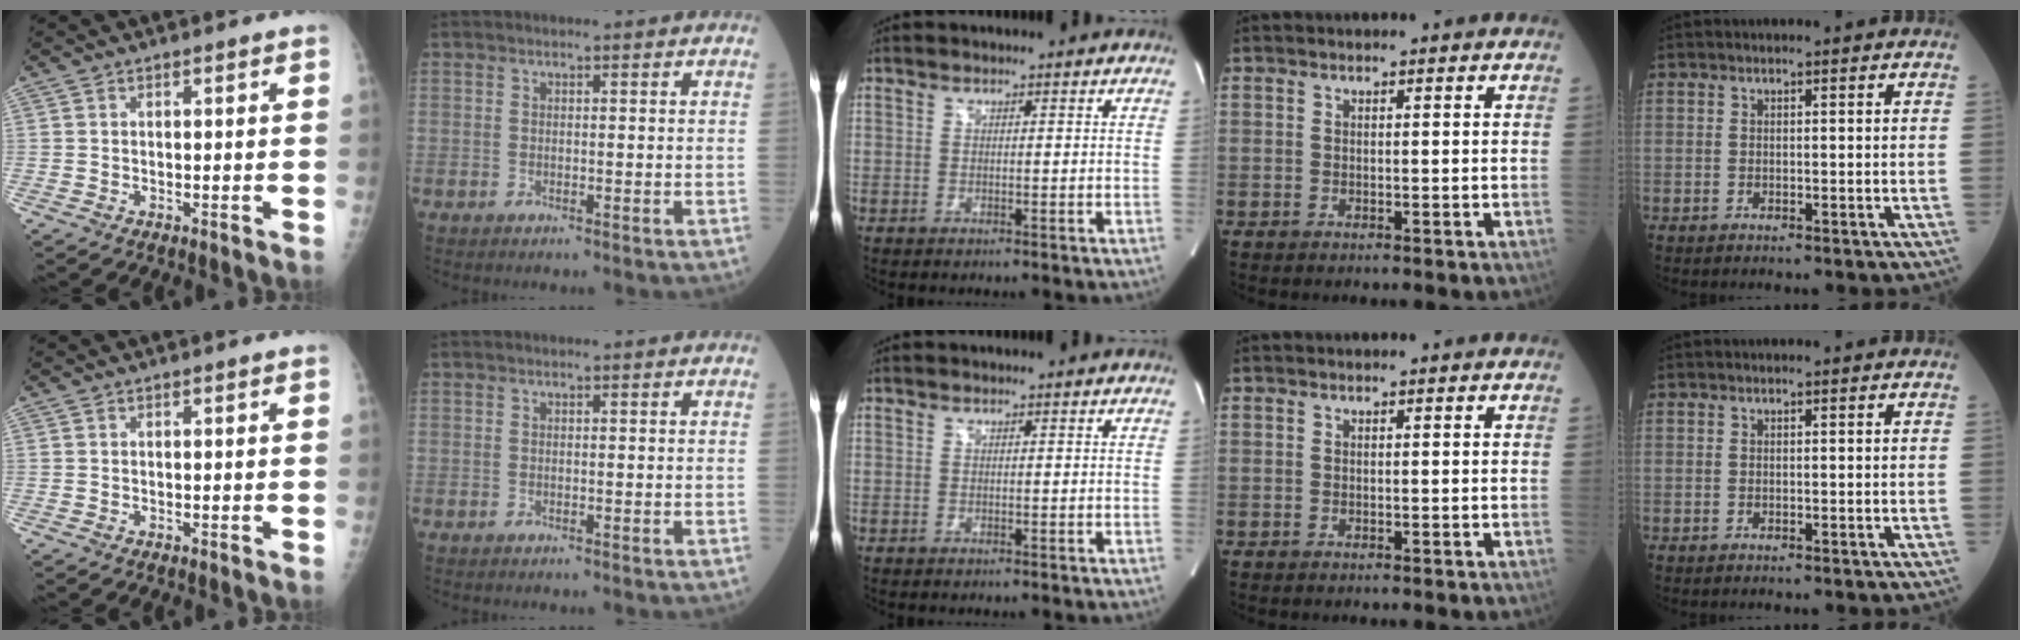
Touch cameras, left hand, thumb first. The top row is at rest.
{}